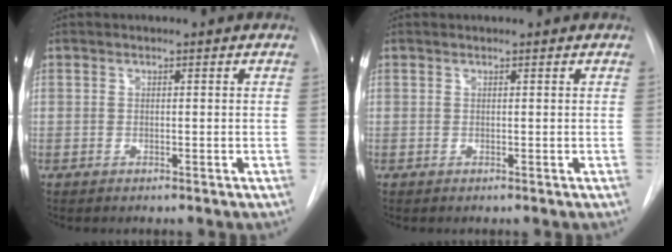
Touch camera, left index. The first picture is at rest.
{"total": 0.9, "force": [0.9, 0.0, 0.1], "torque": [-0.006, 0.012, 0.015]}